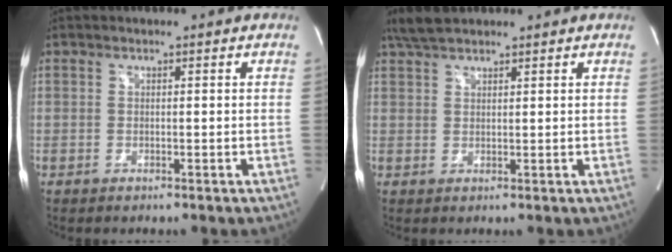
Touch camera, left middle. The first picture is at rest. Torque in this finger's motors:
{"motor_torque": [0.23, -0.12, -0.04, 0.03]}